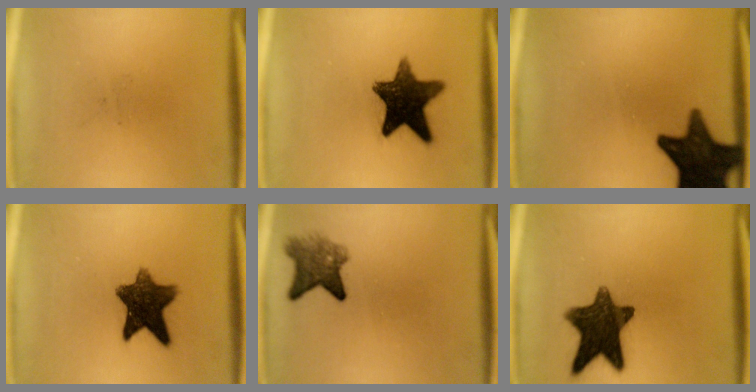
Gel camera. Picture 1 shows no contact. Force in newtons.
{"total": 13.4}
{"total": 16.6}
{"total": 10.5}
{"total": 5.2}
{"total": 12.9}